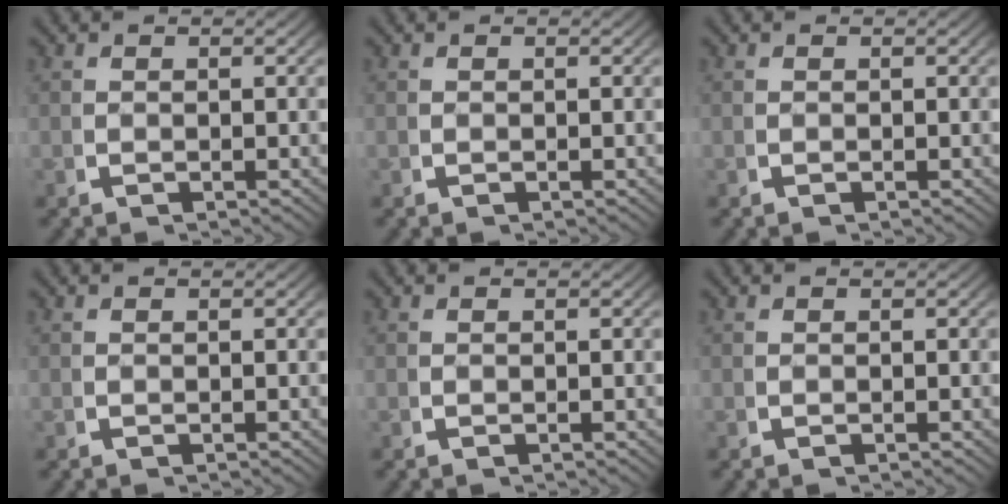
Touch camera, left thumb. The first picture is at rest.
{"total": 0.0}
{"total": 0.0}
{"total": 0.0}
{"total": 0.0}
{"total": 0.0}